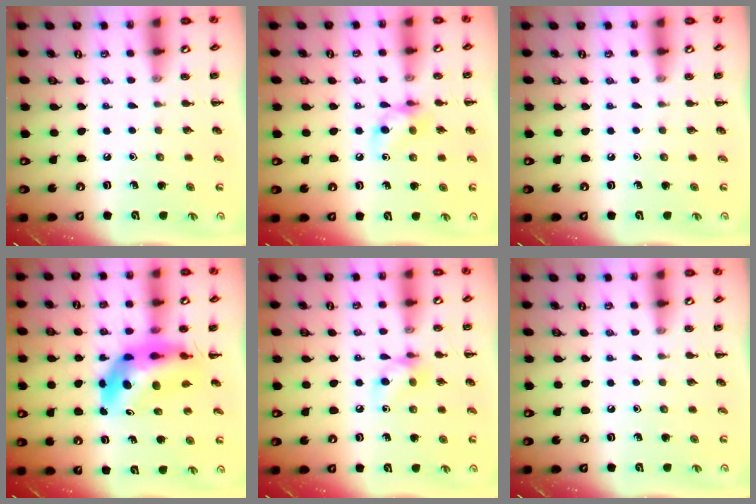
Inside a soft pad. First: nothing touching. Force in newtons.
{"total": 8.1, "press": 8.0, "slide": 0.7}
{"total": 0.0}
{"total": 12.2, "press": 11.6, "slide": 3.7}
{"total": 7.0, "press": 7.0, "slide": 0.4}
{"total": 0.0}